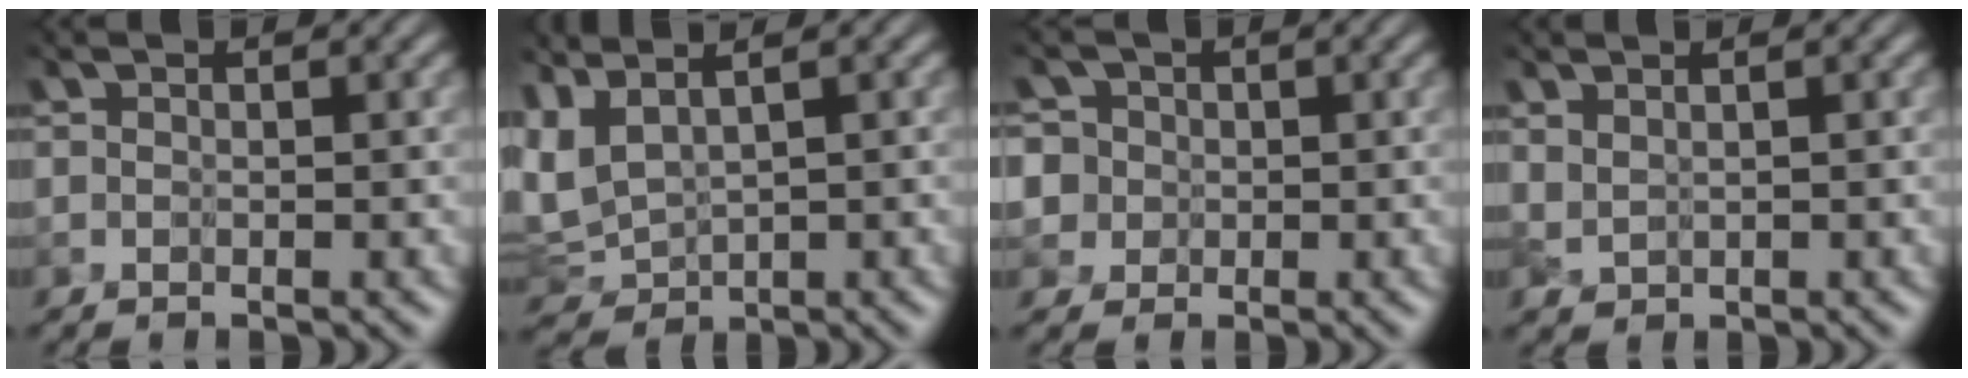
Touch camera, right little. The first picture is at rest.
{"total": 4.1, "force": [1.1, 2.4, 3.2], "torque": [-0.109, 0.002, 0.047]}
{"total": 4.8, "force": [-0.1, 4.6, 1.2], "torque": [-0.033, 0.030, -0.040]}
{"total": 3.5, "force": [1.6, 1.9, 2.5], "torque": [-0.074, -0.001, 0.041]}